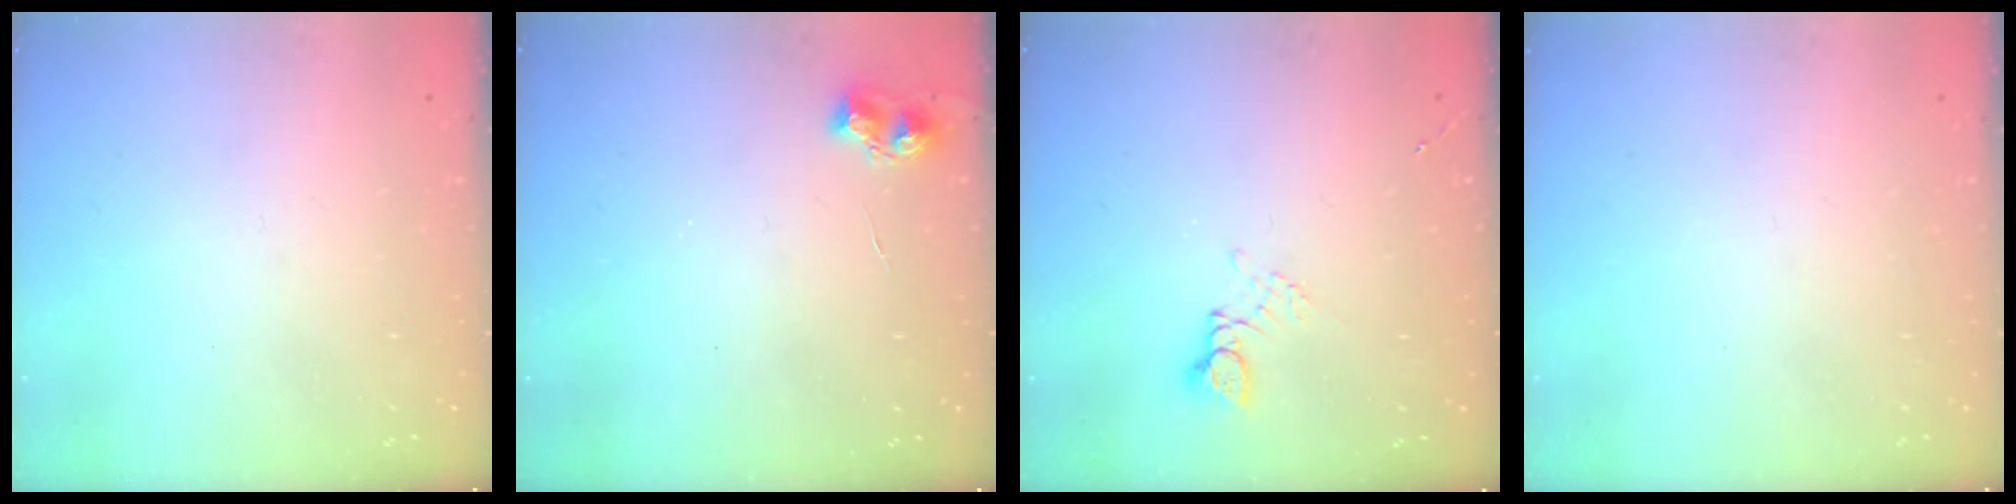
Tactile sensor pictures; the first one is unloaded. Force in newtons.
{"total": 6.2, "press": 6.1, "slide": 0.8}
{"total": 3.2, "press": 3.2, "slide": 0.4}
{"total": 0.0}